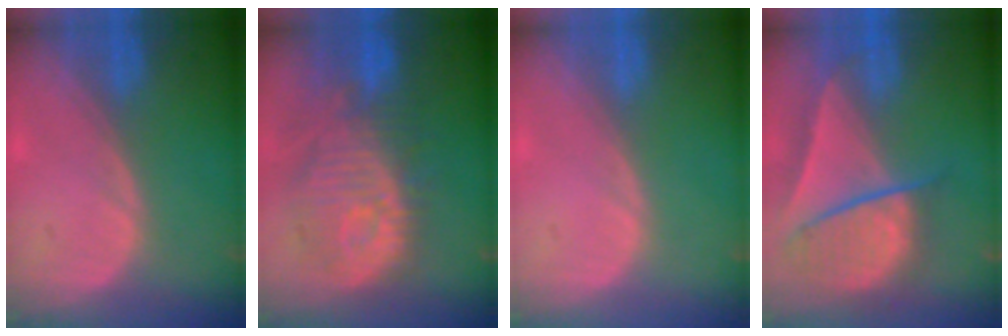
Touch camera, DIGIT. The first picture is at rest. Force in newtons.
{"total": 12.1, "press": 10.9, "slide": 5.3}
{"total": 0.0}
{"total": 9.4, "press": 8.1, "slide": 4.8}